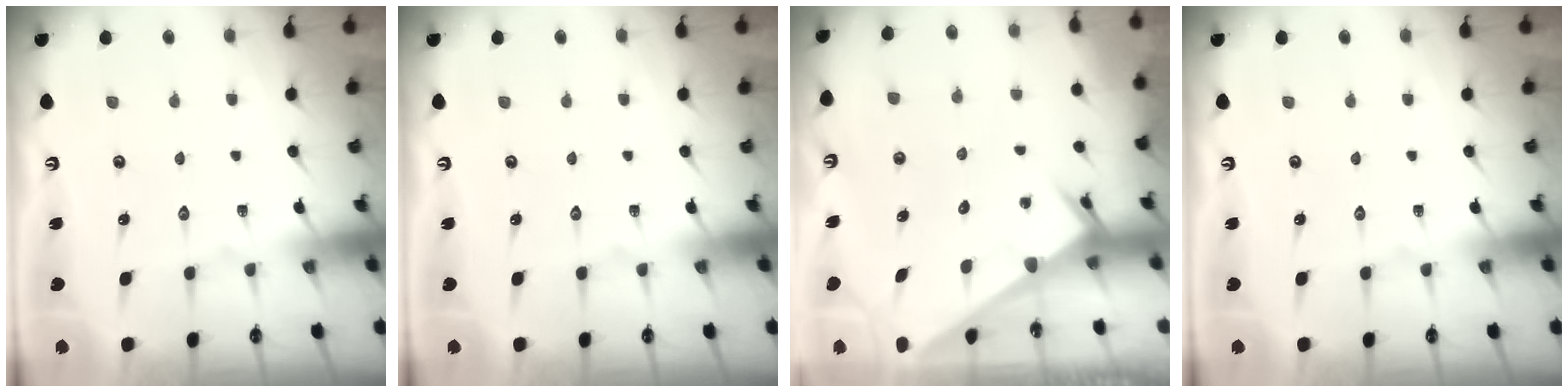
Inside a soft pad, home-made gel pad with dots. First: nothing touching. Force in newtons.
{"total": 0.0}
{"total": 2.4, "press": 2.4, "slide": 0.1}
{"total": 0.0}